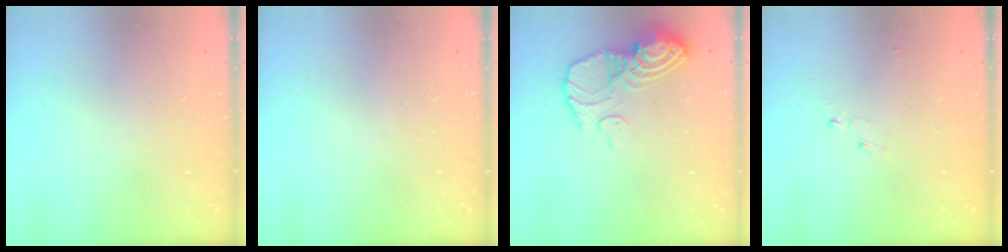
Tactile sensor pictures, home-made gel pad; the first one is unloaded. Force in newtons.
{"total": 0.0}
{"total": 11.8, "press": 11.7, "slide": 1.1}
{"total": 2.8, "press": 2.8, "slide": 0.3}